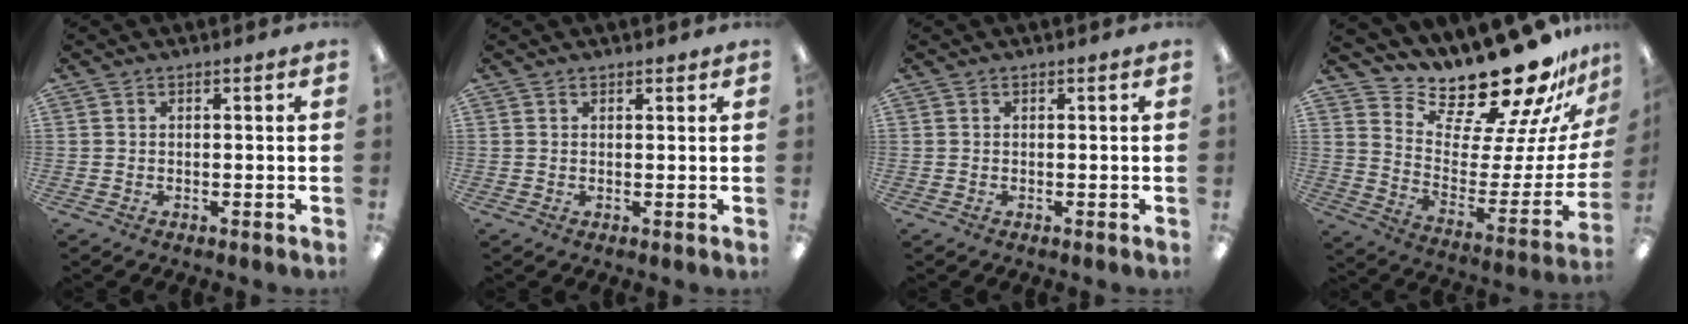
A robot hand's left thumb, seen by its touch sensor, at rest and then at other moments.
{"total": 0.9, "force": [0.8, 0.4, 0.1], "torque": [-0.002, 0.001, 0.016]}
{"total": 0.0}
{"total": 21.4, "force": [19.2, 5.5, 7.9], "torque": [-0.109, -0.170, 0.322]}